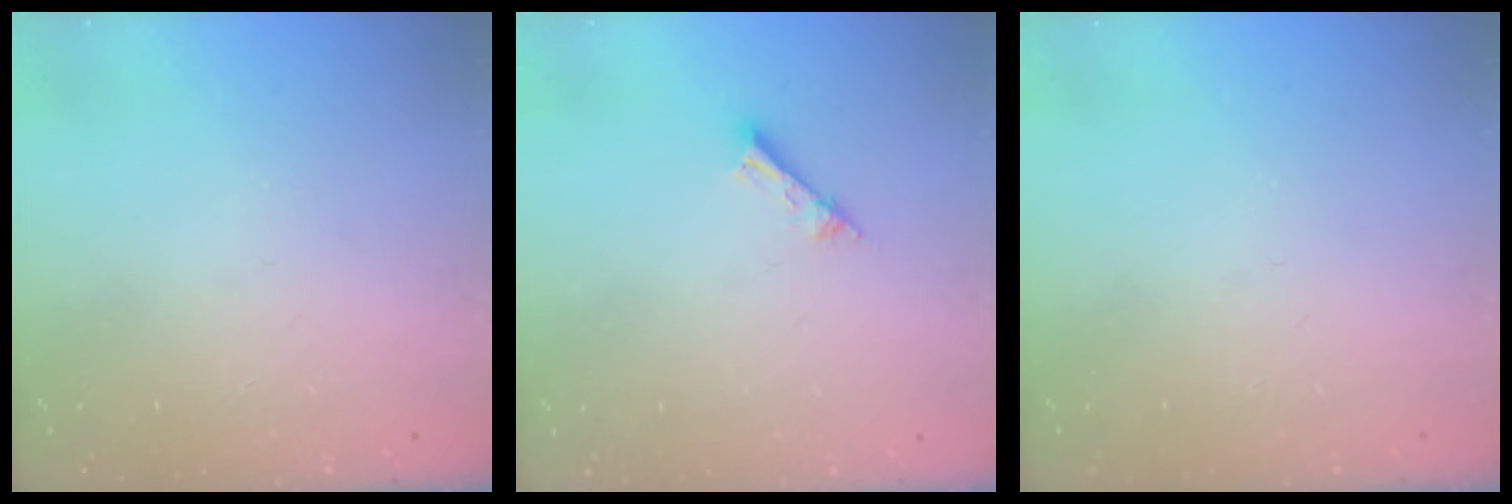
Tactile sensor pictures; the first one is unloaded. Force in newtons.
{"total": 2.2, "press": 2.1, "slide": 0.4}
{"total": 0.0}